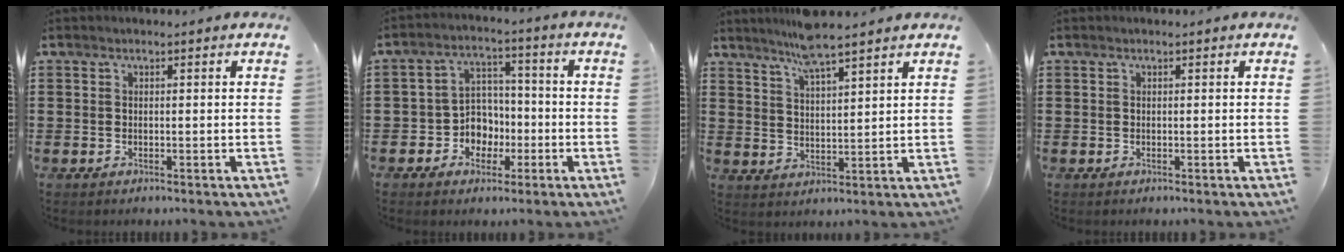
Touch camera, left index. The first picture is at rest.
{"total": 5.7, "force": [-1.7, 5.2, 1.6], "torque": [-0.044, 0.015, -0.031]}
{"total": 5.5, "force": [4.7, -0.1, 2.8], "torque": [-0.069, -0.010, 0.083]}
{"total": 0.0}